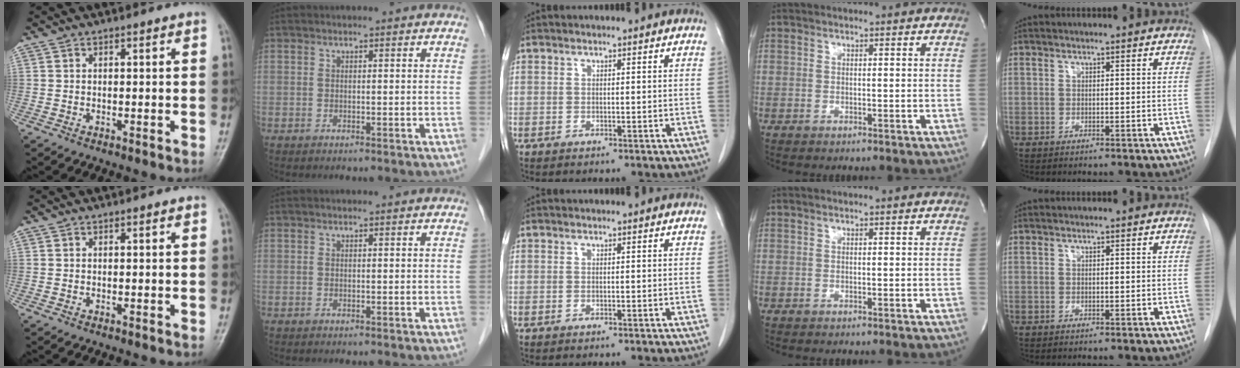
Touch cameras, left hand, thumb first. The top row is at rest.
{}